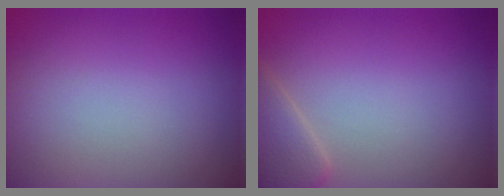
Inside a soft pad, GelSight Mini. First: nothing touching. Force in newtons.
{"total": 2.6, "press": 2.6, "slide": 0.2}